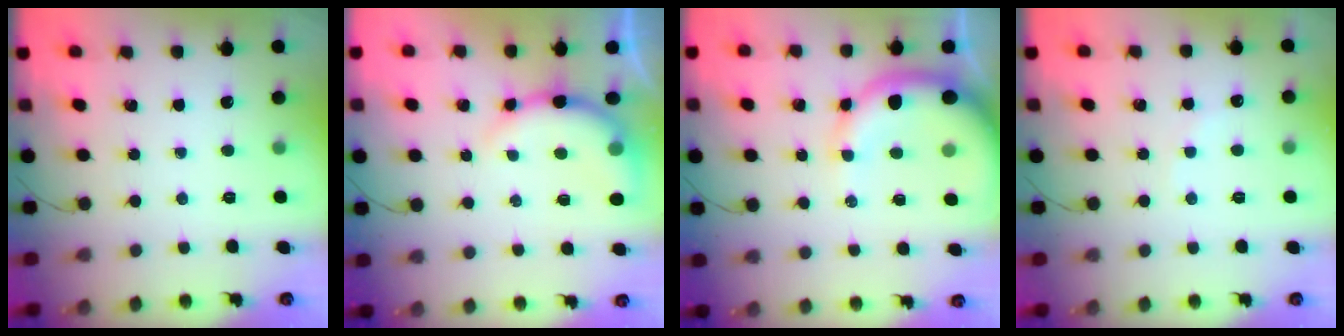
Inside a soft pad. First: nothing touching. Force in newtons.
{"total": 9.6, "press": 9.6, "slide": 1.3}
{"total": 12.0, "press": 11.8, "slide": 2.4}
{"total": 3.1, "press": 3.0, "slide": 0.7}